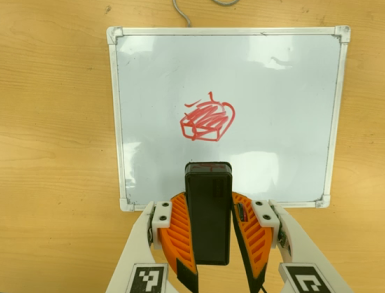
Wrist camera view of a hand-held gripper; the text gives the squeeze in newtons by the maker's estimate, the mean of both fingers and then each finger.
{"total": 9.9, "left": 8.2, "right": 11.6}